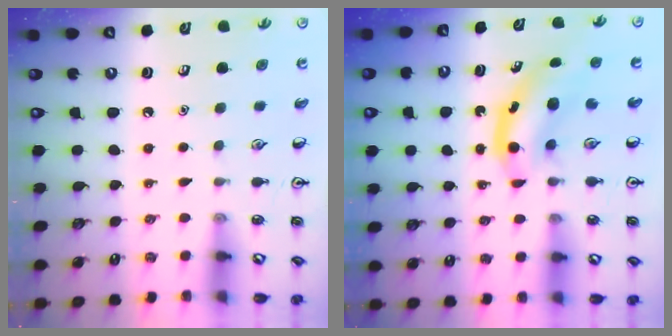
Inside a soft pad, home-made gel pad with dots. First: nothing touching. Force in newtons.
{"total": 4.4, "press": 4.4, "slide": 0.5}